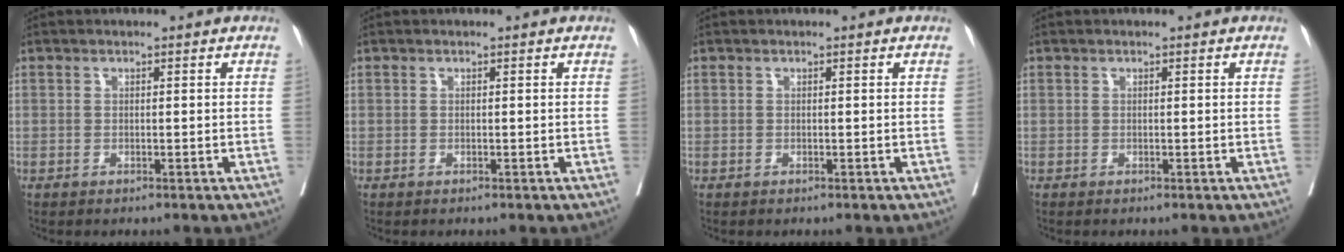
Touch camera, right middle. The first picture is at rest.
{"total": 0.0}
{"total": 0.0}
{"total": 0.0}